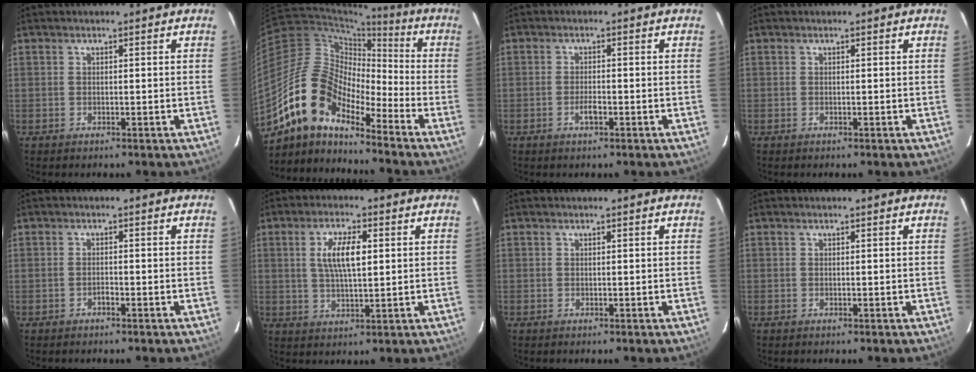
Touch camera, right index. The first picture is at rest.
{"total": 14.3, "force": [-11.0, 5.5, 7.3], "torque": [-0.122, 0.012, -0.222]}
{"total": 2.3, "force": [-1.1, 0.7, 1.9], "torque": [-0.039, 0.000, -0.020]}
{"total": 0.0}
{"total": 0.8, "force": [-0.7, 0.2, 0.4], "torque": [-0.008, 0.003, -0.014]}
{"total": 7.2, "force": [1.6, 2.4, 6.7], "torque": [-0.124, 0.005, 0.031]}
{"total": 0.0}
{"total": 0.0}